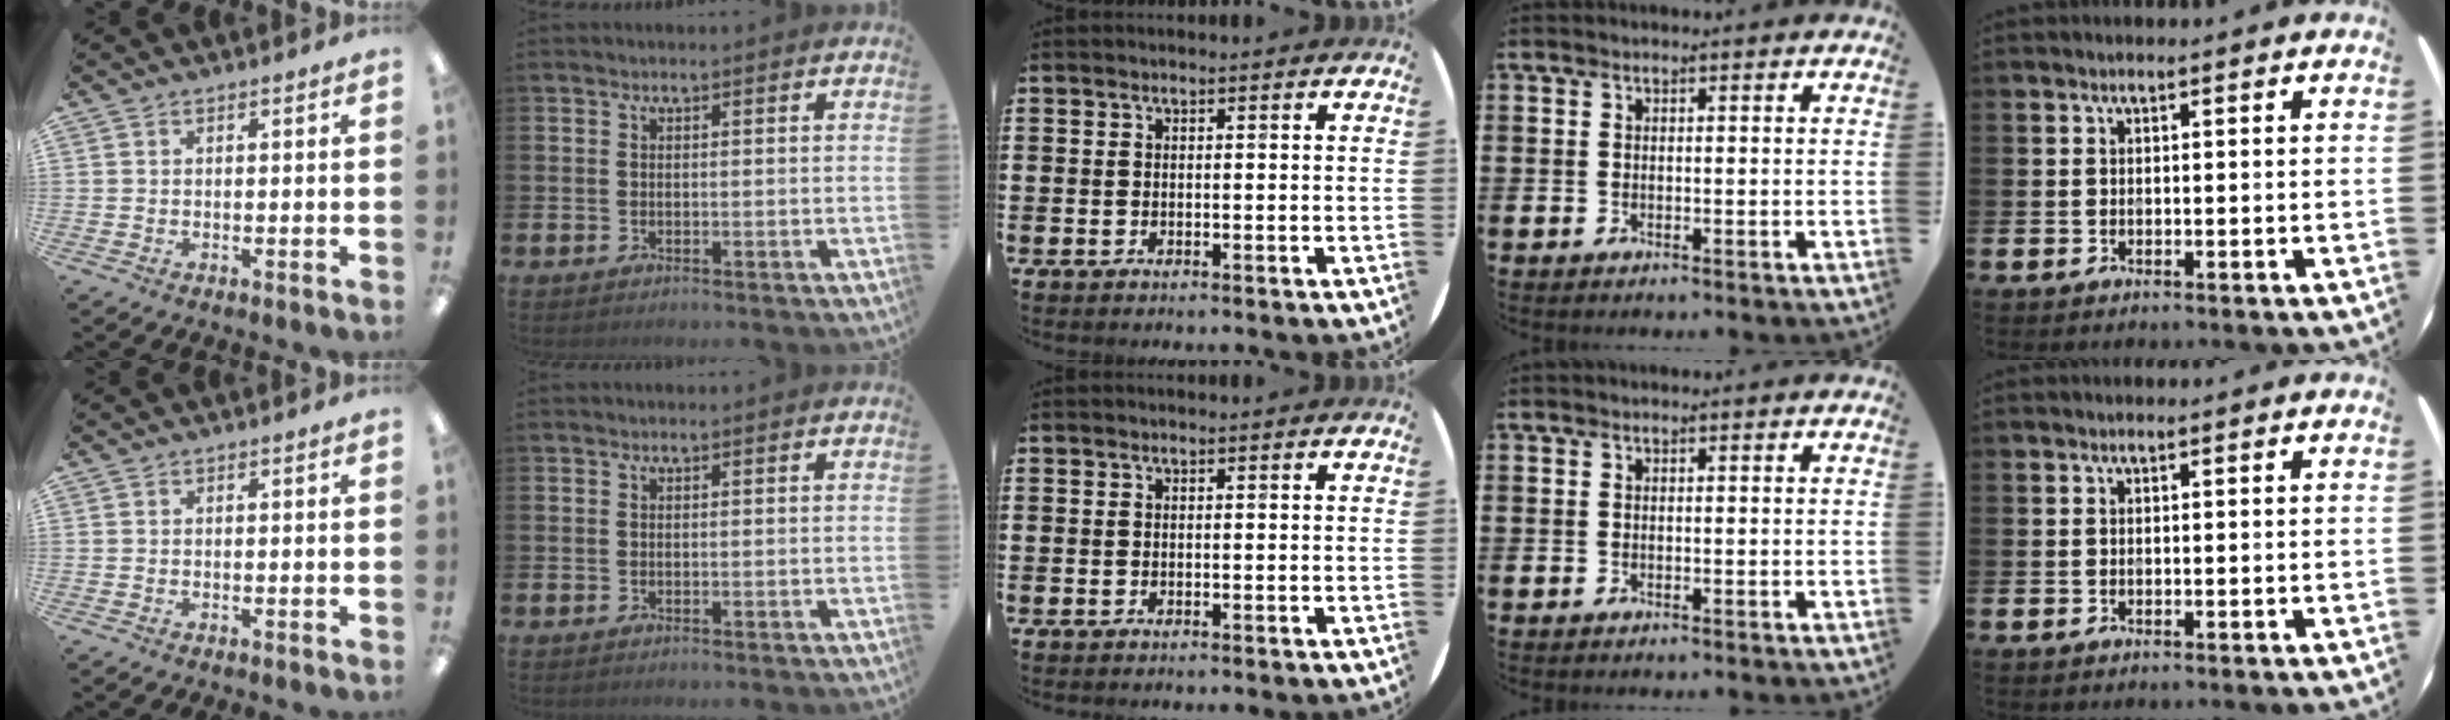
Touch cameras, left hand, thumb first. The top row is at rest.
{}